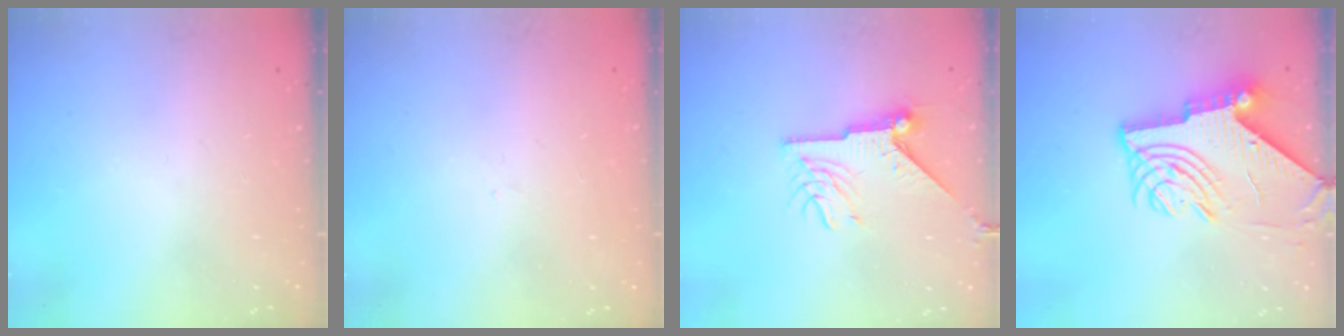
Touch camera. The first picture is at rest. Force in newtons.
{"total": 0.0}
{"total": 9.2, "press": 9.2, "slide": 0.3}
{"total": 10.9, "press": 10.8, "slide": 1.2}